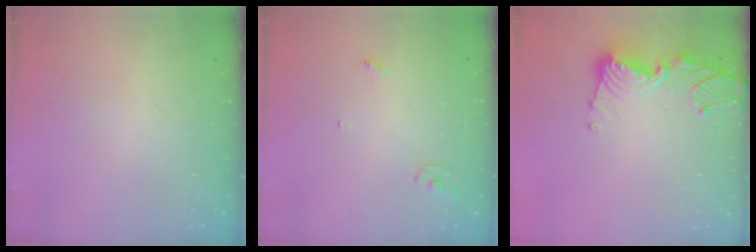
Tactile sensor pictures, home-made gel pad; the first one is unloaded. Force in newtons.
{"total": 2.6, "press": 2.6, "slide": 0.2}
{"total": 12.9, "press": 12.8, "slide": 1.6}